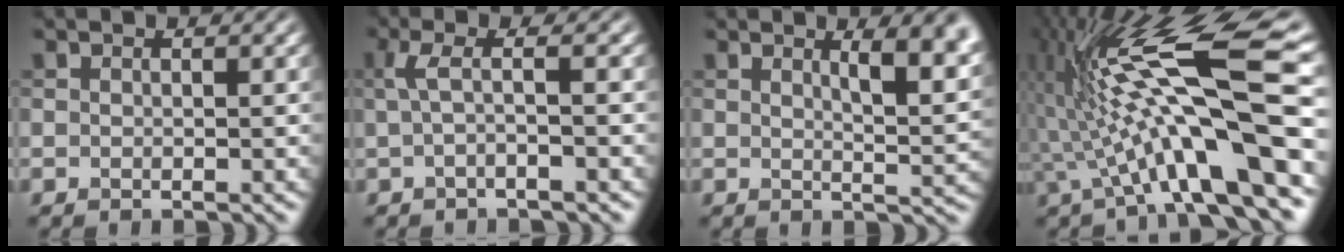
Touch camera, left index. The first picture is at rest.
{"total": 2.7, "force": [0.1, 0.7, 2.6], "torque": [-0.050, 0.002, -0.004]}
{"total": 5.8, "force": [2.5, 2.1, 4.8], "torque": [-0.040, 0.004, 0.031]}
{"total": 13.6, "force": [-0.4, 2.7, 13.3], "torque": [-0.228, 0.022, -0.004]}